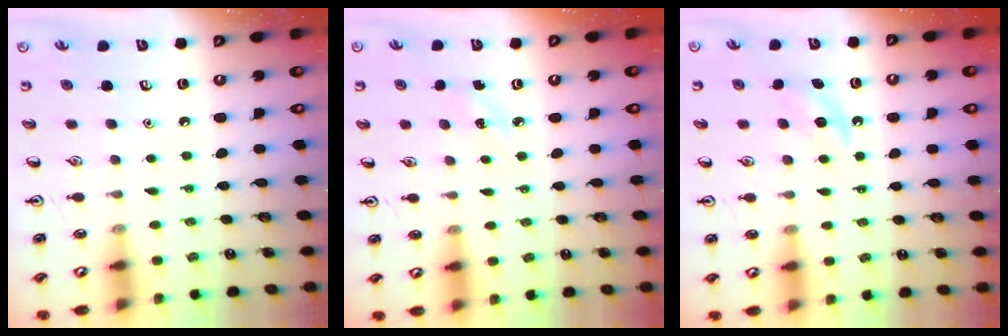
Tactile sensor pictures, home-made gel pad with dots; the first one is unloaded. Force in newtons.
{"total": 3.8, "press": 3.6, "slide": 1.3}
{"total": 5.6, "press": 5.3, "slide": 1.9}